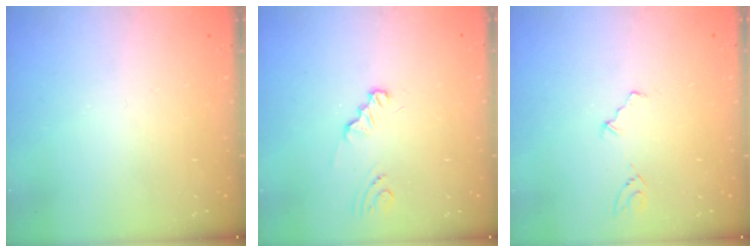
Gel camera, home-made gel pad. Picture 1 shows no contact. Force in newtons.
{"total": 1.5, "press": 1.4, "slide": 0.1}
{"total": 2.5, "press": 2.2, "slide": 1.2}